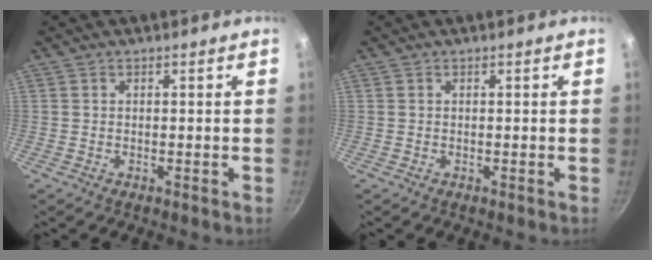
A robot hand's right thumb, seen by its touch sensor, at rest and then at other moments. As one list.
[{"total": 0.0}]